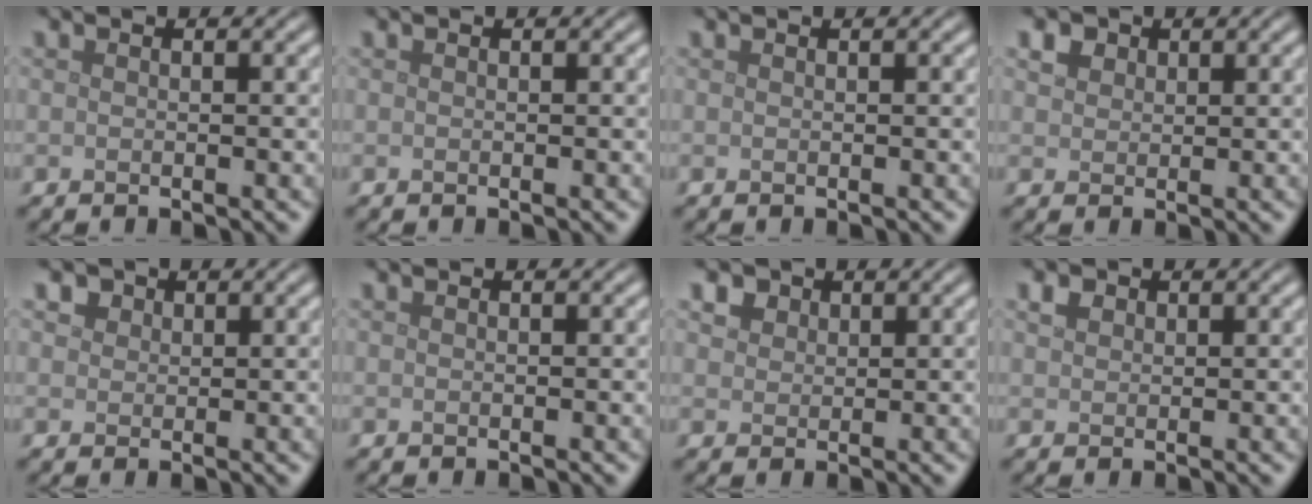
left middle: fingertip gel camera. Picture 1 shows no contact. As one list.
[{"total": 0.0}, {"total": 0.0}, {"total": 2.1, "force": [1.3, 1.5, 0.8], "torque": [-0.019, -0.001, 0.022]}, {"total": 2.8, "force": [1.7, 1.9, 1.1], "torque": [-0.029, 0.003, 0.021]}, {"total": 0.0}, {"total": 3.1, "force": [1.9, 2.1, 1.2], "torque": [-0.035, 0.004, 0.031]}, {"total": 1.2, "force": [0.7, 0.9, 0.4], "torque": [-0.007, 0.003, 0.011]}]